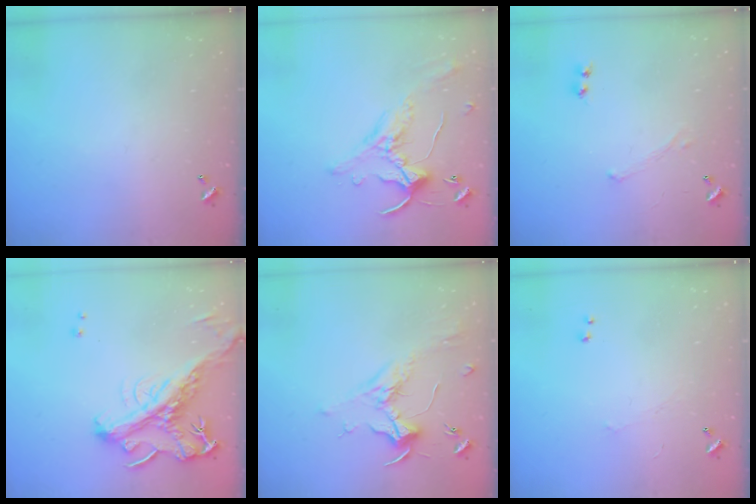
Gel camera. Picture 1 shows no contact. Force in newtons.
{"total": 0.9, "press": 0.1, "slide": 0.9}
{"total": 0.7, "press": 0.6, "slide": 0.2}
{"total": 4.1, "press": 3.9, "slide": 1.3}
{"total": 2.0, "press": 1.9, "slide": 0.7}
{"total": 1.0, "press": 0.9, "slide": 0.5}